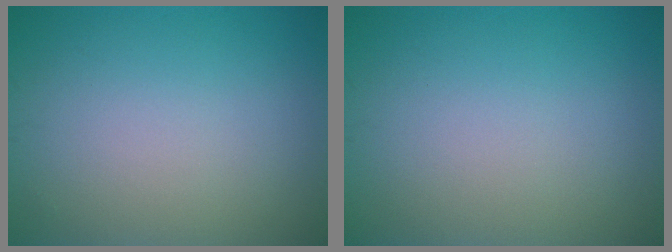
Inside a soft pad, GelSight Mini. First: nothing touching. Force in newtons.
{"total": 0.0}